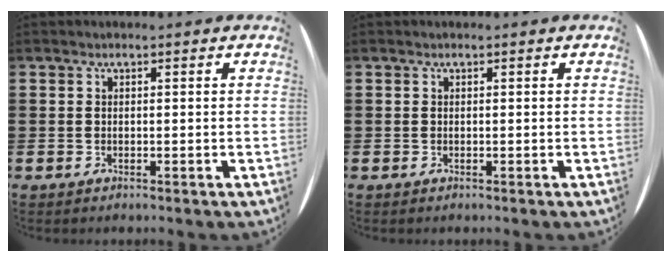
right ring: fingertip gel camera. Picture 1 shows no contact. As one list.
[{"total": 0.0}]